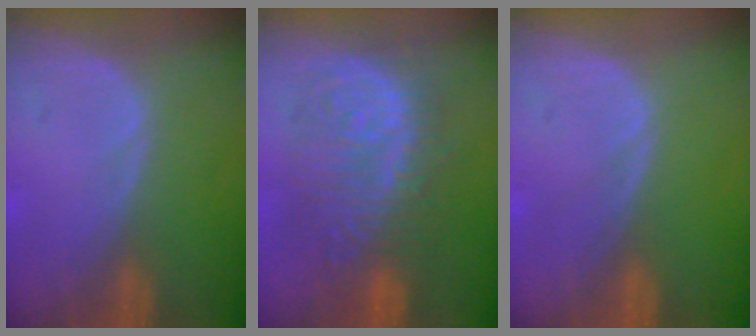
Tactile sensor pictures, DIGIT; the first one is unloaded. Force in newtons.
{"total": 10.3, "press": 10.3, "slide": 0.5}
{"total": 0.0}